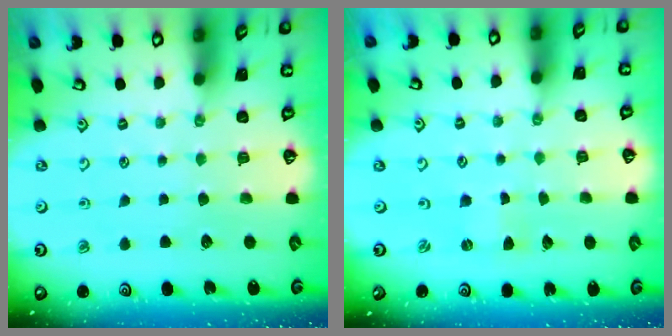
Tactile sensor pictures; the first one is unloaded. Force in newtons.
{"total": 0.0}